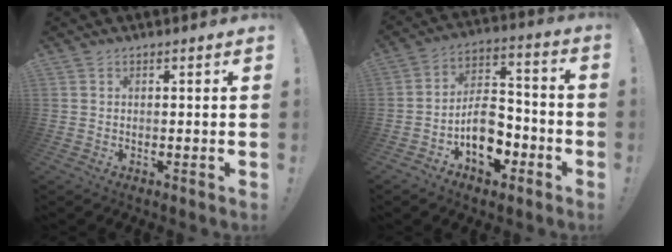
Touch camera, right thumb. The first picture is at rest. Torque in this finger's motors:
{"motor_torque": [1.07, 0.33, 0.10, 0.45, -0.06]}